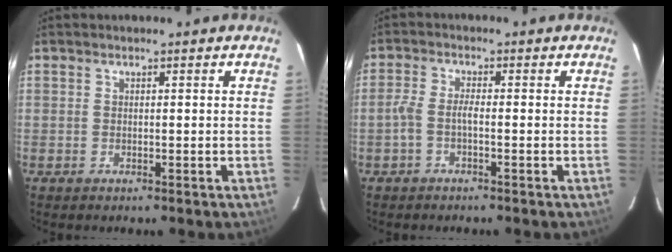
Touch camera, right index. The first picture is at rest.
{"total": 2.5, "force": [-1.2, 0.5, 2.2], "torque": [-0.054, 0.007, -0.029]}